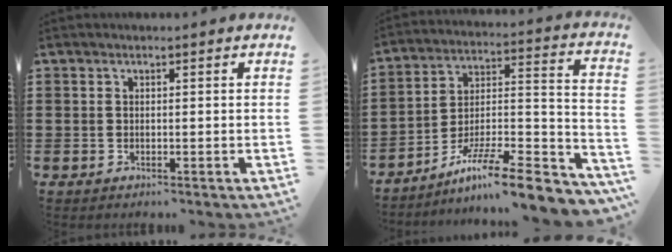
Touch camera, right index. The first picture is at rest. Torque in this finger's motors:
{"motor_torque": [0.99, 0.95, 0.63, 0.20]}